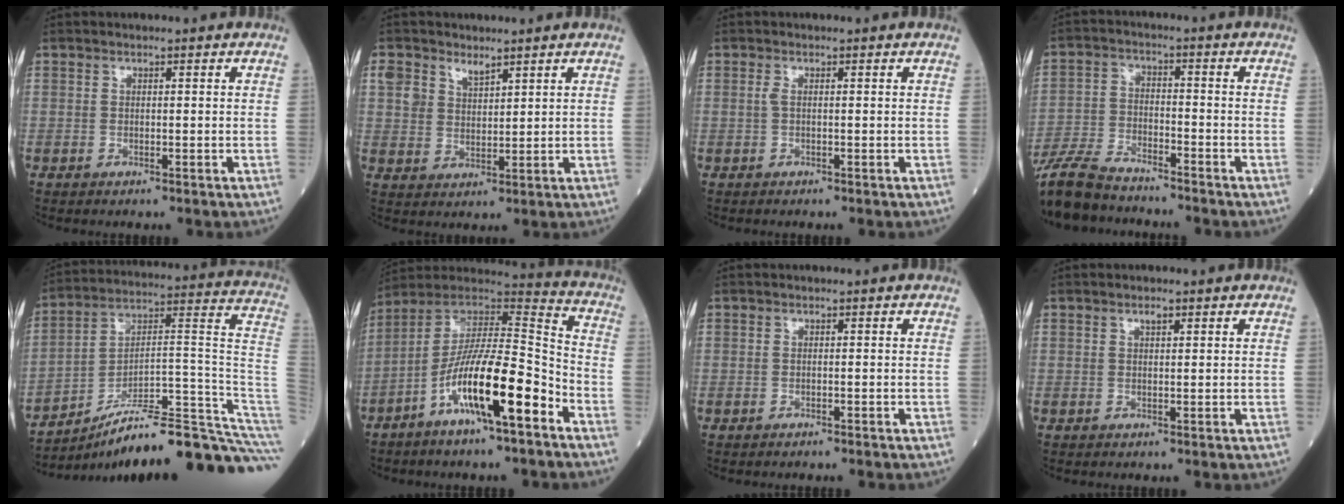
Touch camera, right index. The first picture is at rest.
{"total": 4.8, "force": [3.2, 3.1, 1.9], "torque": [-0.033, 0.006, 0.066]}
{"total": 0.7, "force": [0.1, 0.1, 0.7], "torque": [-0.020, -0.001, 0.000]}
{"total": 11.8, "force": [-10.5, 2.4, 4.8], "torque": [-0.097, -0.023, -0.189]}
{"total": 25.1, "force": [-19.7, 0.8, 15.5], "torque": [-0.123, 0.052, -0.292]}
{"total": 16.6, "force": [-7.9, 2.2, 14.4], "torque": [-0.260, 0.001, -0.138]}
{"total": 1.2, "force": [-1.0, 0.1, 0.5], "torque": [-0.010, -0.001, -0.013]}
{"total": 1.1, "force": [0.7, 0.4, 0.8], "torque": [-0.014, -0.001, 0.011]}